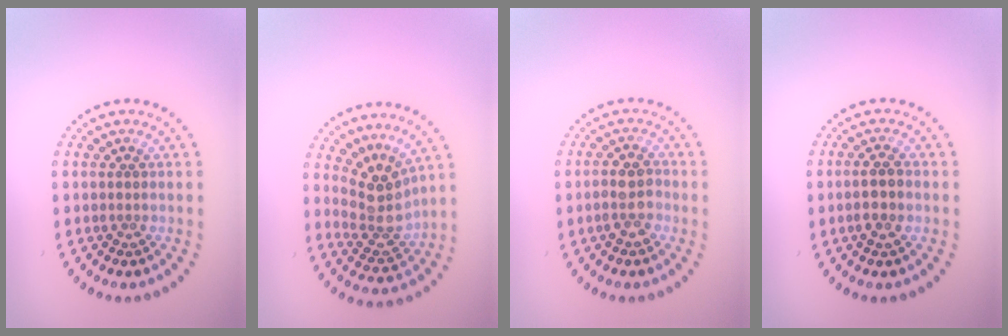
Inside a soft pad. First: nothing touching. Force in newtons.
{"total": 3.8, "press": 2.8, "slide": 2.6}
{"total": 2.2, "press": 2.1, "slide": 0.6}
{"total": 2.3, "press": 2.2, "slide": 0.6}